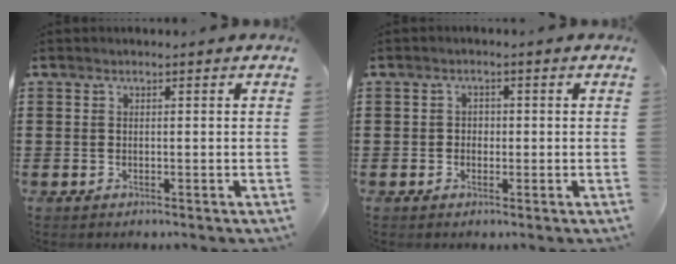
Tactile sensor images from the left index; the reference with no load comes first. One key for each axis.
{"total": 1.3, "fx": -0.2, "fy": 1.2, "fz": 0.4, "tx": -0.011, "ty": 0.005, "tz": -0.007}